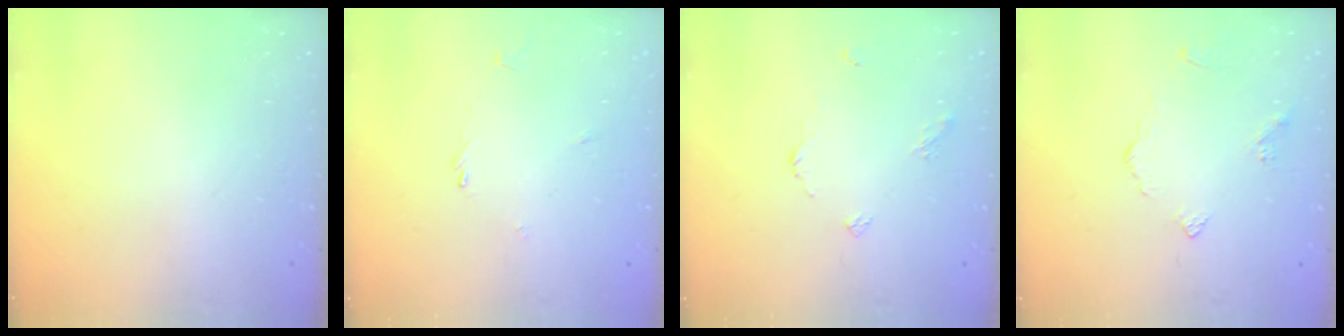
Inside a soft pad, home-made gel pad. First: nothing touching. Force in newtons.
{"total": 1.2, "press": 1.1, "slide": 0.4}
{"total": 4.0, "press": 4.0, "slide": 0.5}
{"total": 3.3, "press": 3.3, "slide": 0.8}